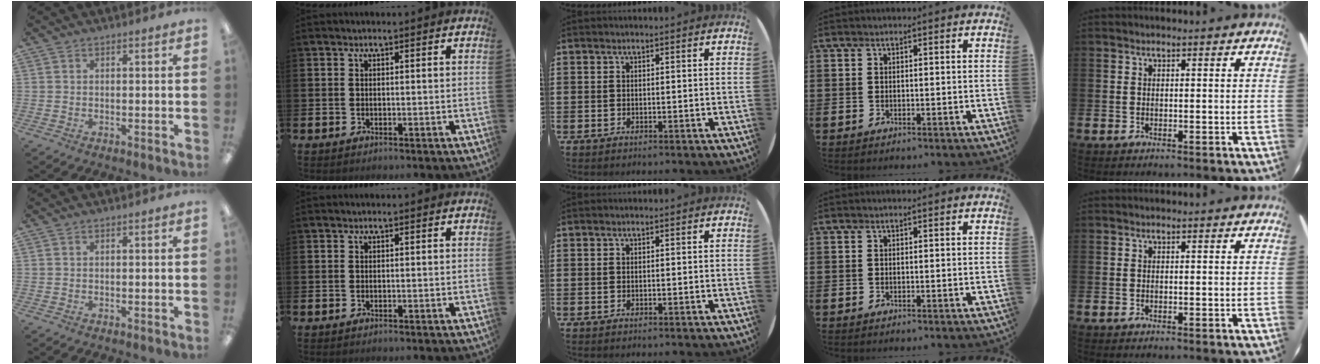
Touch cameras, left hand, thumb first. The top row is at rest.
{}